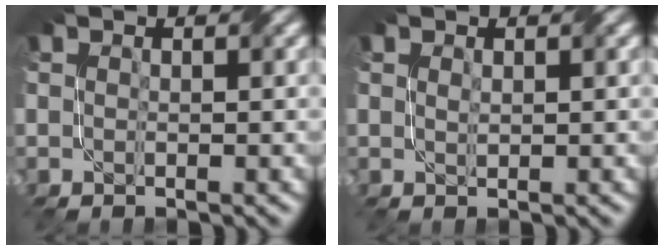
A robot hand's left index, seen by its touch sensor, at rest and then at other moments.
{"total": 0.5, "force": [0.3, 0.2, 0.4], "torque": [-0.009, 0.000, 0.008]}